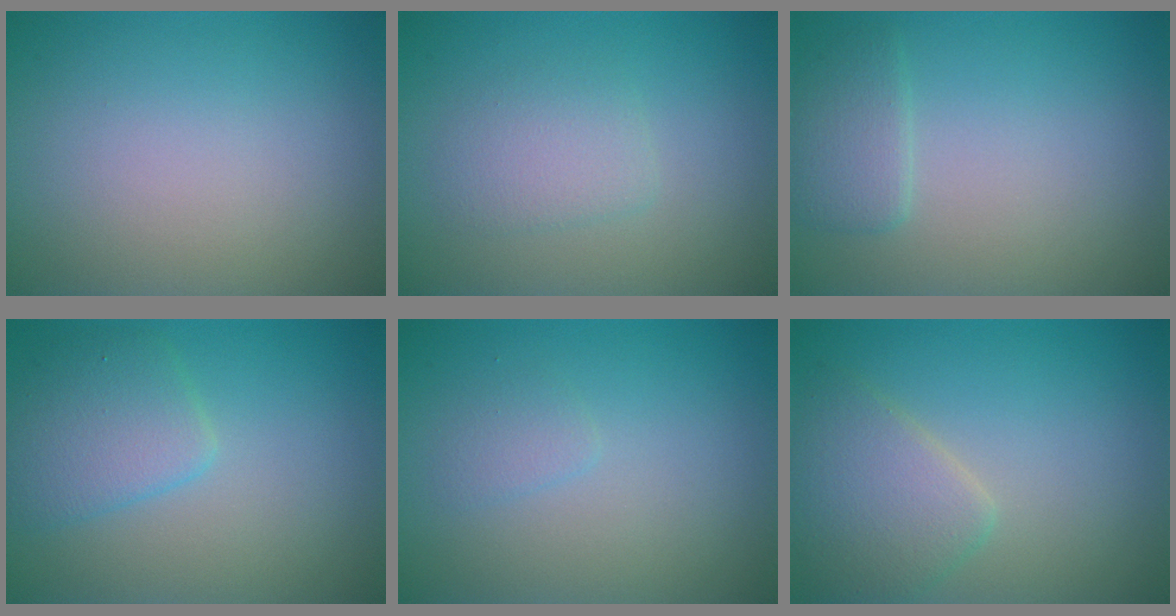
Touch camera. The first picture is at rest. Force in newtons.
{"total": 2.1, "press": 2.1, "slide": 0.1}
{"total": 2.0, "press": 2.0, "slide": 0.3}
{"total": 3.5, "press": 3.5, "slide": 0.1}
{"total": 1.0, "press": 1.0, "slide": 0.0}
{"total": 3.8, "press": 3.8, "slide": 0.2}